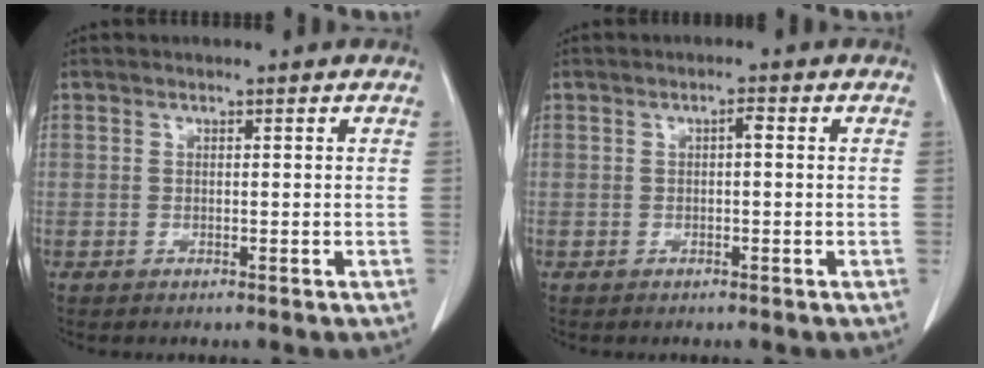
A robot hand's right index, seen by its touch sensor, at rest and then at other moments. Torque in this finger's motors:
{"motor_torque": [0.28, -0.04, 0.00, 0.03]}